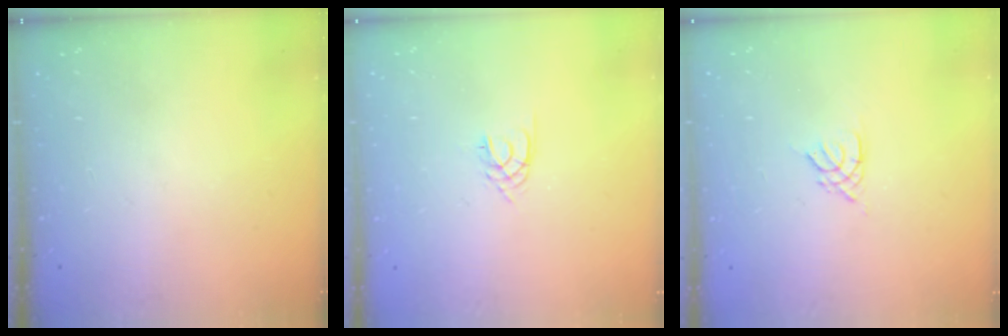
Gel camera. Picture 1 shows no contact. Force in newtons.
{"total": 2.4, "press": 2.4, "slide": 0.3}
{"total": 2.8, "press": 2.7, "slide": 0.5}